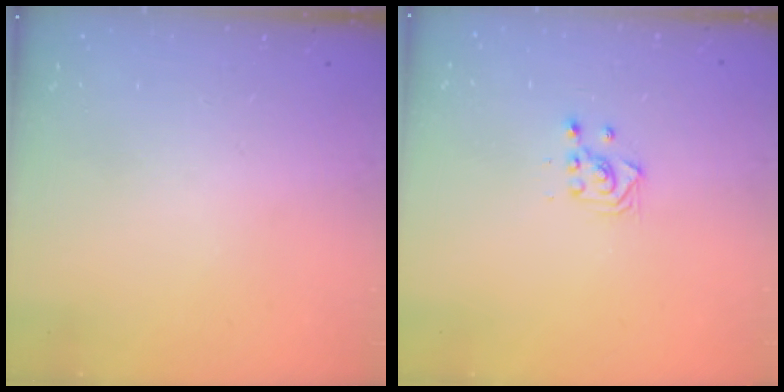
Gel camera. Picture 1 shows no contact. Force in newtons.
{"total": 3.0, "press": 2.9, "slide": 0.8}